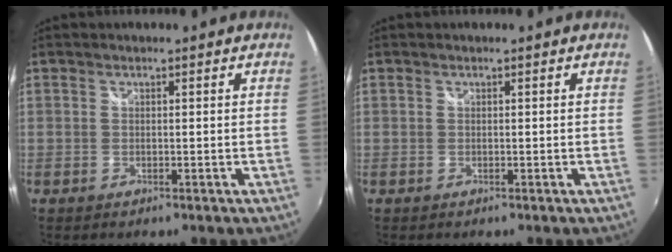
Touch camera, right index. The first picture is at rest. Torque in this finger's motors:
{"motor_torque": [0.00, 0.00, 0.01, 0.00]}